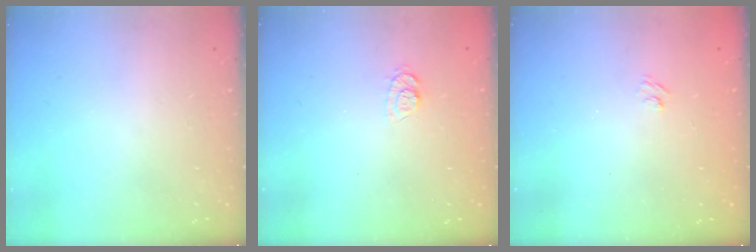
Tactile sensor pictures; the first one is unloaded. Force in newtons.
{"total": 7.2, "press": 7.1, "slide": 1.3}
{"total": 2.2, "press": 2.0, "slide": 1.0}